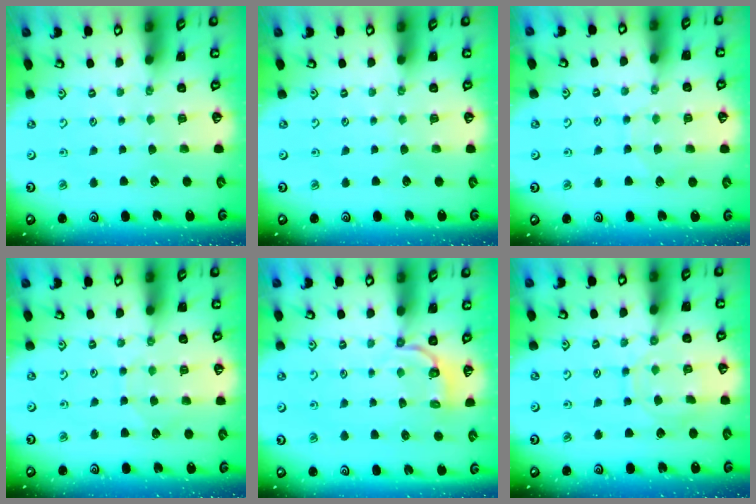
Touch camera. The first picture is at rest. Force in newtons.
{"total": 0.0}
{"total": 5.5, "press": 5.5, "slide": 0.5}
{"total": 5.2, "press": 5.2, "slide": 0.4}
{"total": 3.5, "press": 2.1, "slide": 2.9}
{"total": 10.2, "press": 10.2, "slide": 0.9}